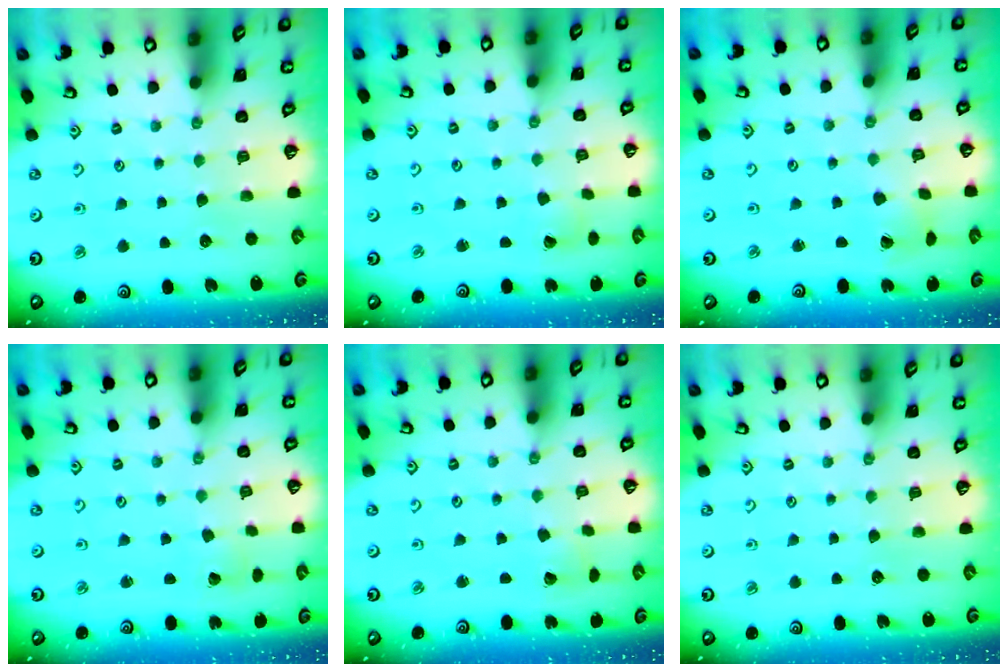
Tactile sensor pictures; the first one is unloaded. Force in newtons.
{"total": 0.8, "press": 0.8, "slide": 0.0}
{"total": 1.2, "press": 1.2, "slide": 0.2}
{"total": 1.5, "press": 1.5, "slide": 0.2}
{"total": 2.2, "press": 2.2, "slide": 0.1}
{"total": 0.0}